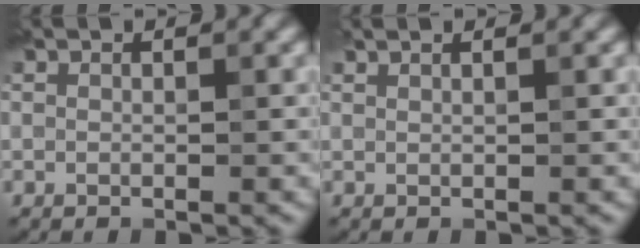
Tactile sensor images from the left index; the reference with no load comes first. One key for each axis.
{"total": 1.5, "fx": 1.1, "fy": 0.7, "fz": 0.8, "tx": 0.009, "ty": 0.016, "tz": -0.005}